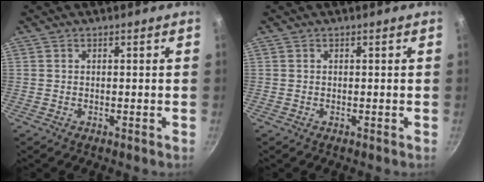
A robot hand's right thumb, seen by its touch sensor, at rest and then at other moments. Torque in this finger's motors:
{"motor_torque": [-0.02, 0.02, 0.00, 0.00, 0.00]}